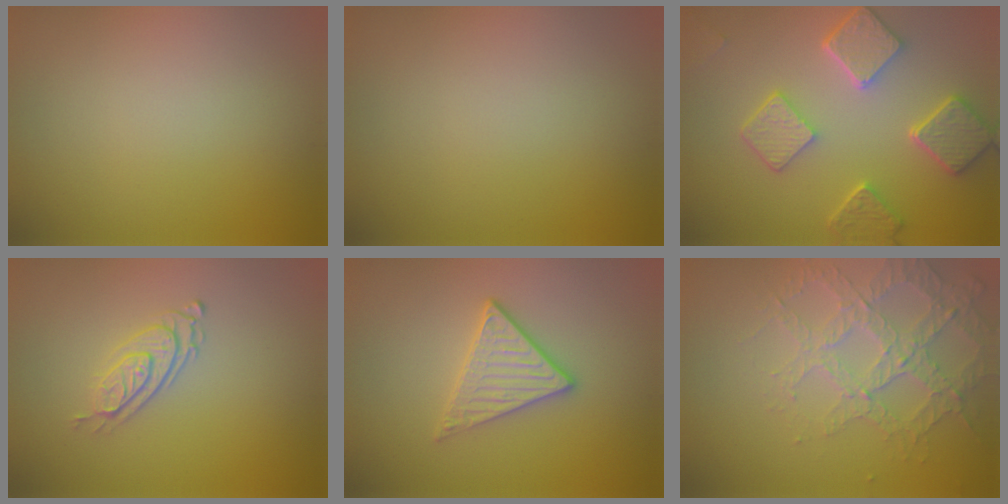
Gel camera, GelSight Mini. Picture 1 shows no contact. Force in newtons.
{"total": 0.0}
{"total": 5.5, "press": 4.3, "slide": 3.3}
{"total": 2.8, "press": 2.0, "slide": 2.0}
{"total": 2.9, "press": 2.6, "slide": 1.2}
{"total": 3.4, "press": 3.2, "slide": 1.2}